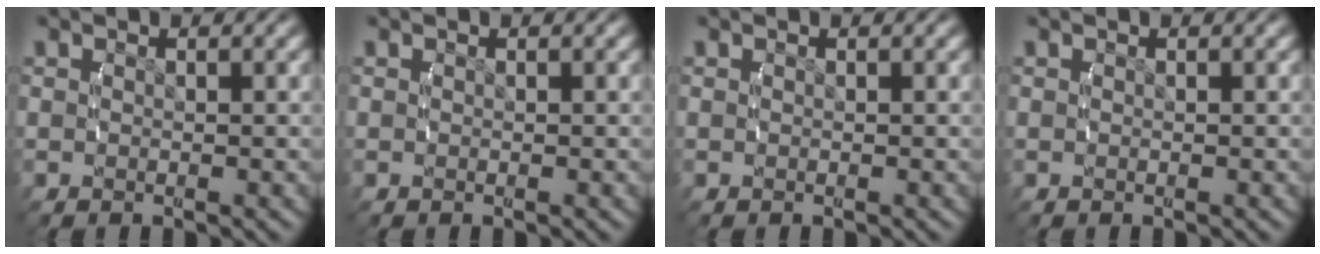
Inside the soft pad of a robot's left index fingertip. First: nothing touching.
{"total": 0.0}
{"total": 0.0}
{"total": 0.0}